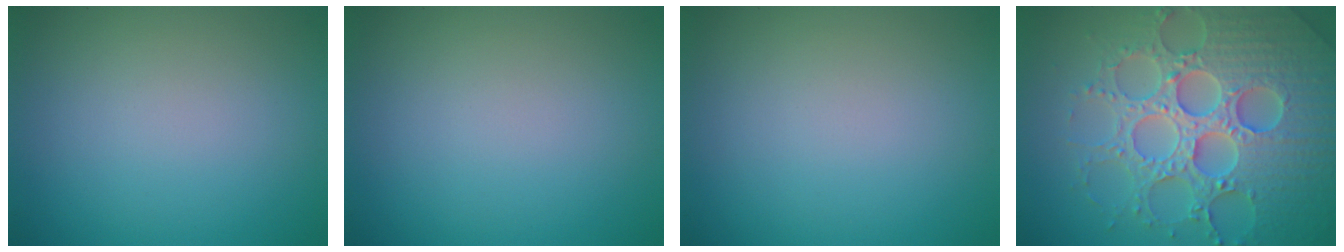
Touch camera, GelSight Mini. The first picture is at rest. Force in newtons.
{"total": 0.0}
{"total": 0.0}
{"total": 8.0, "press": 7.8, "slide": 1.7}